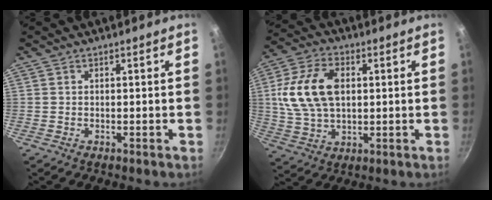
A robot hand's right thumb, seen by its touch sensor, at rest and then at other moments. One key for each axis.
{"total": 14.7, "fx": 2.2, "fy": 9.4, "fz": 11.1, "tx": -0.200, "ty": 0.006, "tz": 0.039}